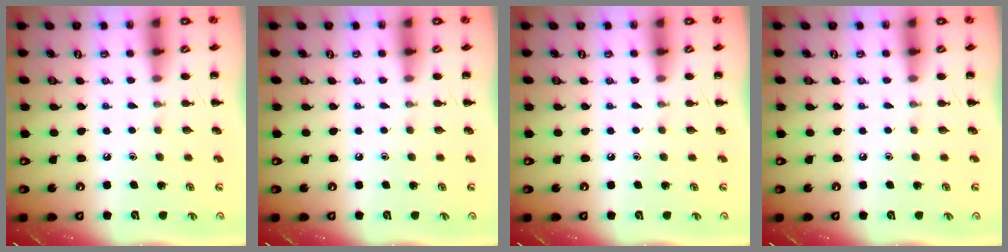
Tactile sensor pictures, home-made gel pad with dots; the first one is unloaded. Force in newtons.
{"total": 0.0}
{"total": 0.0}
{"total": 0.0}